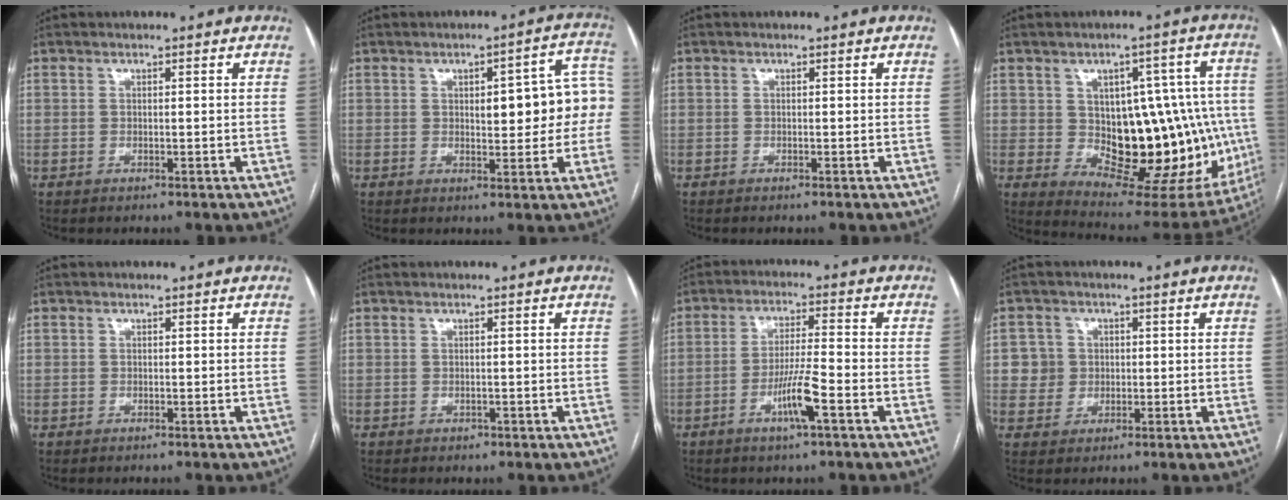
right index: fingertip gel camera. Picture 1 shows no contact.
{"total": 10.8, "force": [0.7, 3.7, 10.2], "torque": [-0.114, 0.035, 0.013]}
{"total": 0.0}
{"total": 20.6, "force": [-1.6, 10.1, 17.9], "torque": [-0.193, 0.028, 0.006]}
{"total": 0.5, "force": [-0.3, 0.5, -0.1], "torque": [0.002, 0.006, -0.007]}
{"total": 0.8, "force": [-0.4, 0.6, 0.1], "torque": [-0.002, 0.002, -0.004]}
{"total": 6.6, "force": [-3.0, 0.0, 5.9], "torque": [-0.116, -0.005, -0.055]}
{"total": 4.3, "force": [0.5, 4.3, 0.2], "torque": [0.005, 0.016, 0.013]}